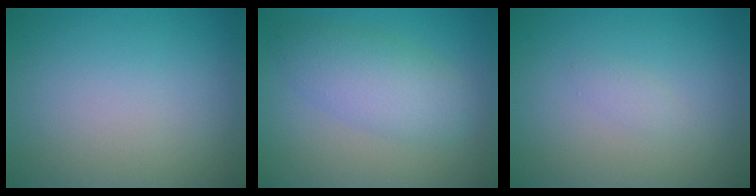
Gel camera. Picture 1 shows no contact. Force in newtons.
{"total": 4.4, "press": 4.4, "slide": 0.1}
{"total": 0.8, "press": 0.8, "slide": 0.1}